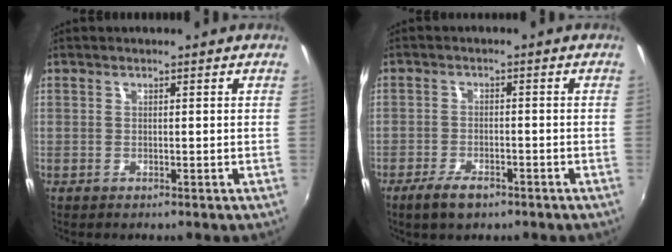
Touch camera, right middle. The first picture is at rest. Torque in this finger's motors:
{"motor_torque": [0.75, -1.39, -0.09, 0.00]}